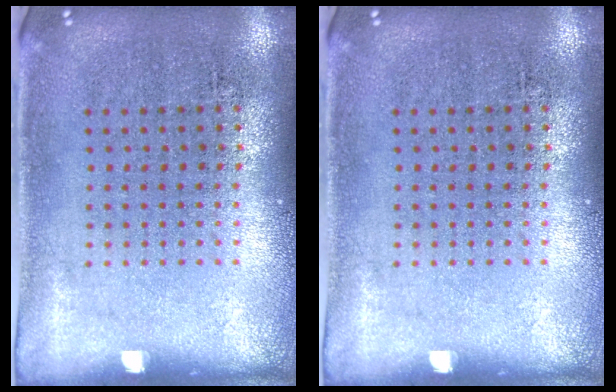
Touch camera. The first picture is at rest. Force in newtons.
{"total": 0.0}